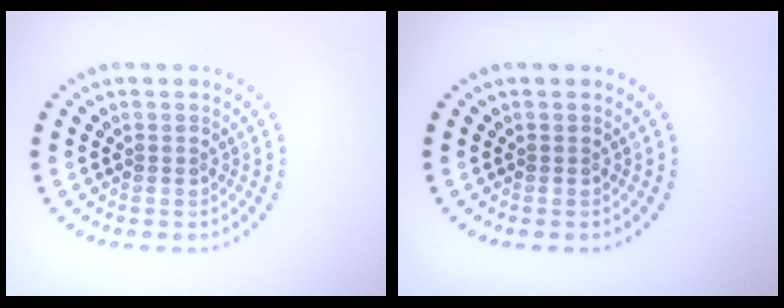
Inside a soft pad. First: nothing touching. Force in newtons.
{"total": 0.0}